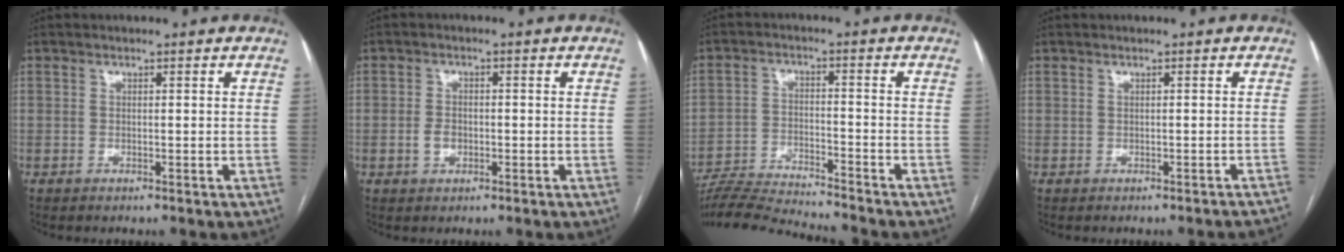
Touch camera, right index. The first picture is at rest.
{"total": 2.6, "force": [-0.7, 1.8, 1.8], "torque": [-0.035, 0.004, -0.011]}
{"total": 11.4, "force": [-11.0, -1.1, 2.7], "torque": [-0.045, -0.007, -0.192]}
{"total": 2.6, "force": [-2.4, -0.3, 0.8], "torque": [-0.004, 0.003, -0.021]}